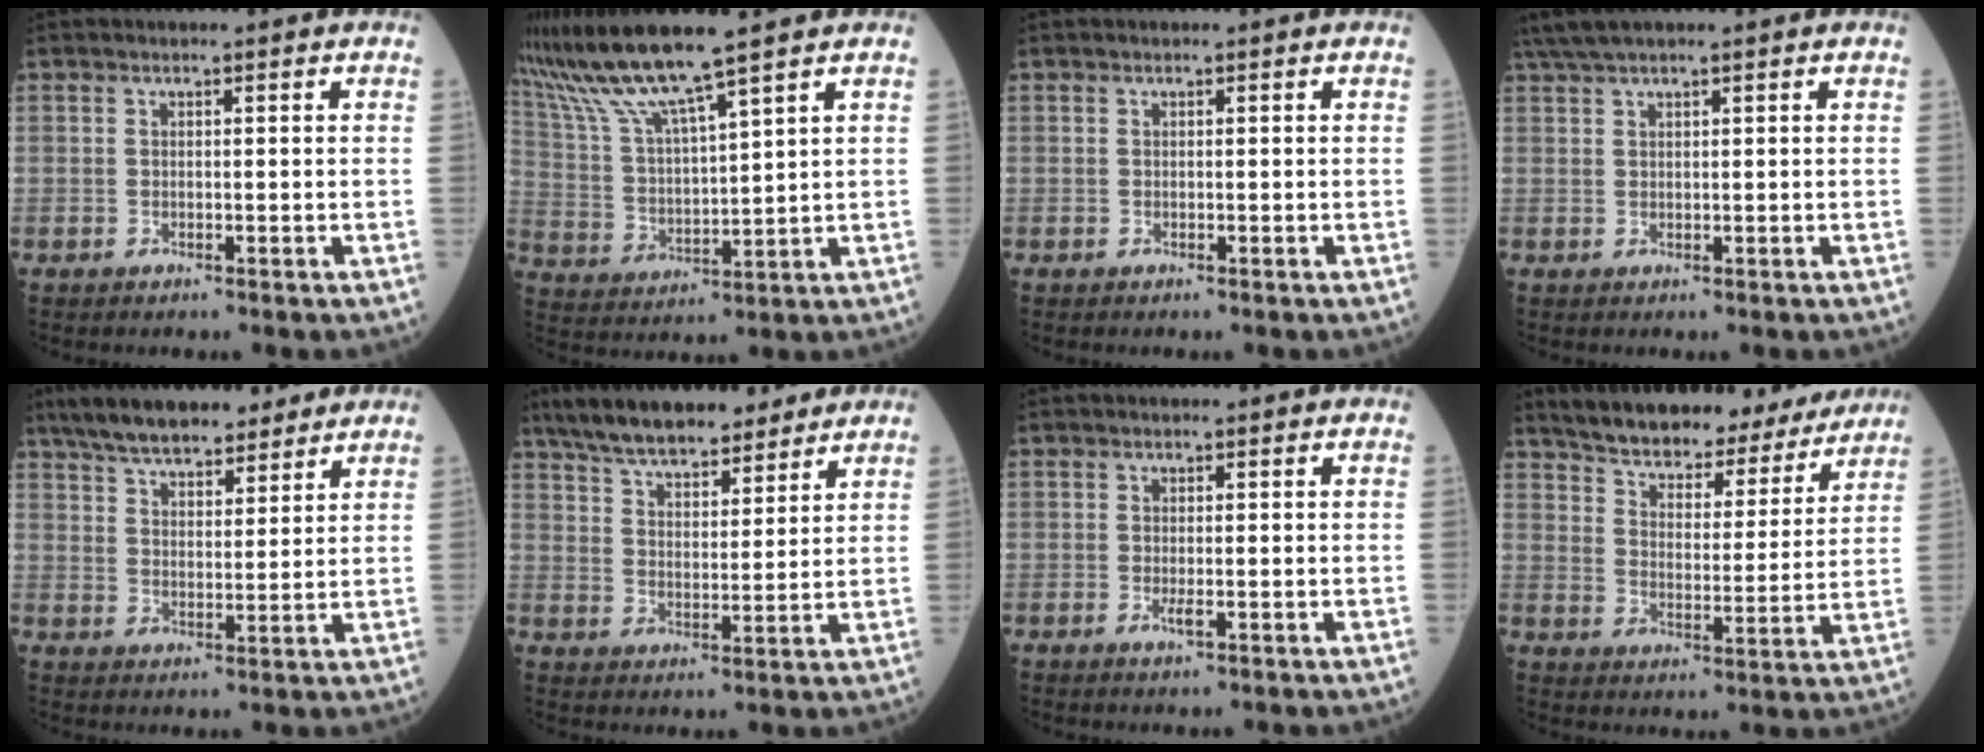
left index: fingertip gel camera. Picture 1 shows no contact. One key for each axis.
{"total": 11.0, "fx": 9.1, "fy": -1.0, "fz": 6.1, "tx": -0.134, "ty": 0.005, "tz": 0.184}
{"total": 0.0}
{"total": 4.1, "fx": 3.4, "fy": -0.2, "fz": 2.3, "tx": -0.051, "ty": 0.032, "tz": 0.071}
{"total": 13.2, "fx": 11.0, "fy": 4.0, "fz": 6.3, "tx": -0.100, "ty": 0.030, "tz": 0.179}
{"total": 14.1, "fx": 11.8, "fy": 4.0, "fz": 6.5, "tx": -0.106, "ty": 0.027, "tz": 0.195}
{"total": 1.1, "fx": -0.5, "fy": 0.2, "fz": 1.0, "tx": -0.020, "ty": -0.003, "tz": -0.007}
{"total": 19.3, "fx": 17.7, "fy": 4.9, "fz": 6.1, "tx": -0.086, "ty": -0.003, "tz": 0.245}